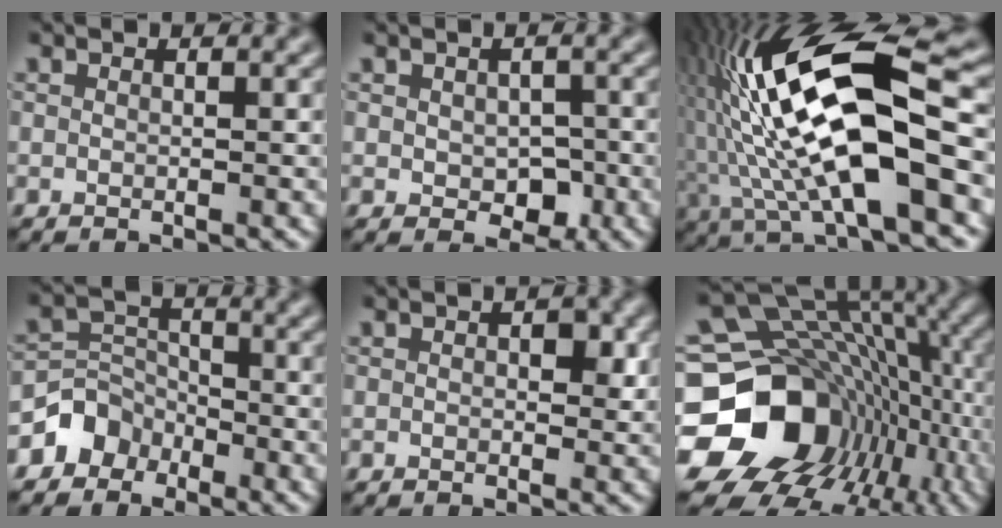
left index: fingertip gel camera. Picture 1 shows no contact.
{"total": 2.8, "force": [-0.3, 1.8, 2.1], "torque": [-0.031, -0.008, -0.001]}
{"total": 15.3, "force": [-0.8, 5.0, 14.4], "torque": [-0.260, 0.023, -0.025]}
{"total": 3.0, "force": [-1.9, 2.2, 0.3], "torque": [0.003, 0.008, -0.039]}
{"total": 1.9, "force": [0.4, 0.9, 1.6], "torque": [-0.017, -0.001, 0.003]}
{"total": 17.9, "force": [-3.1, 14.6, 9.9], "torque": [-0.195, -0.027, -0.030]}